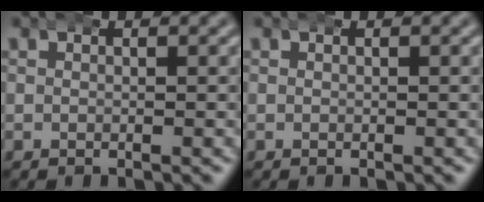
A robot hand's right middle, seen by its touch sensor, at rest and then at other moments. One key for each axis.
{"total": 0.0}